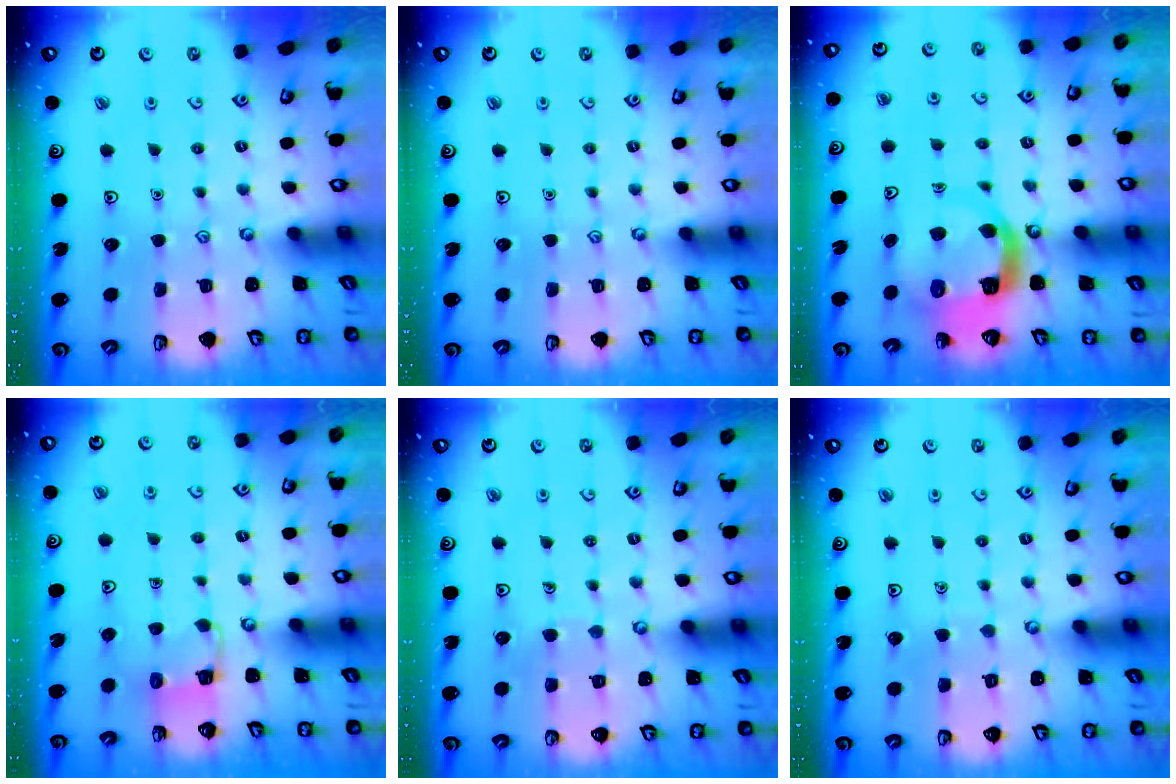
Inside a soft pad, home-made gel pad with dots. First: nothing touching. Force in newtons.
{"total": 0.0}
{"total": 9.0, "press": 8.9, "slide": 1.1}
{"total": 3.3, "press": 3.3, "slide": 0.3}
{"total": 3.3, "press": 3.3, "slide": 0.2}
{"total": 2.9, "press": 2.9, "slide": 0.3}